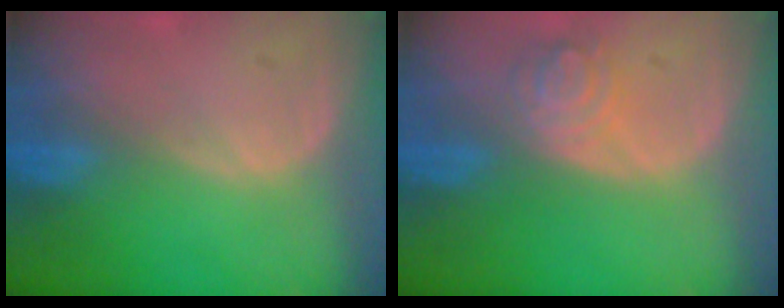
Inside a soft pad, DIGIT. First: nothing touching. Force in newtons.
{"total": 4.4, "press": 4.1, "slide": 1.6}